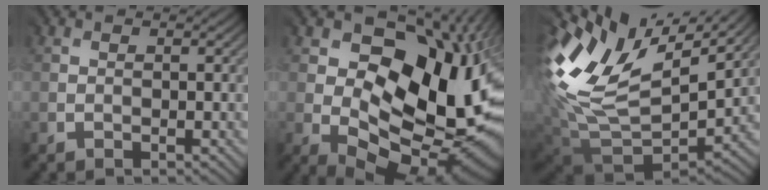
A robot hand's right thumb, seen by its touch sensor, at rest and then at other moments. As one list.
[{"total": 18.0, "force": [1.3, 11.3, 14.0], "torque": [-0.194, -0.020, 0.048]}, {"total": 15.7, "force": [6.1, 9.6, 10.9], "torque": [-0.272, -0.002, 0.119]}]